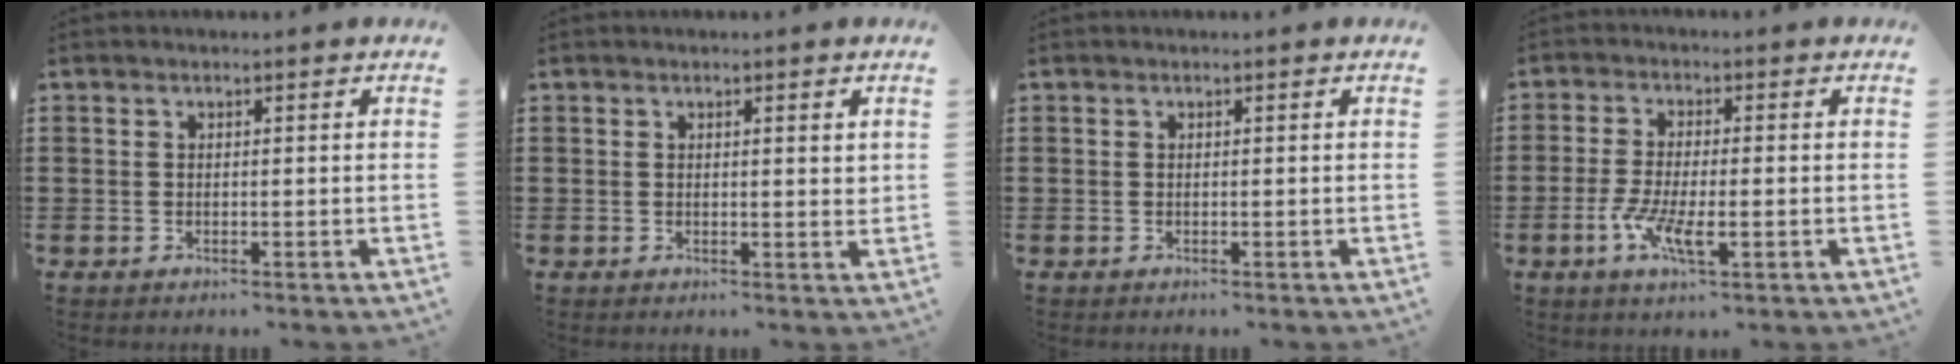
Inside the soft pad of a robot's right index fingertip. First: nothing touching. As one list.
[{"total": 1.3, "force": [0.5, 0.3, 1.2], "torque": [-0.016, -0.001, 0.006]}, {"total": 0.0}, {"total": 6.0, "force": [-2.2, 1.7, 5.3], "torque": [-0.114, -0.011, -0.044]}]